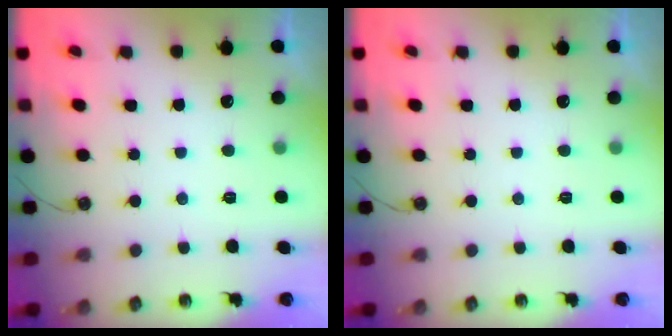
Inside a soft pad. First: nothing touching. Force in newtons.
{"total": 0.0}